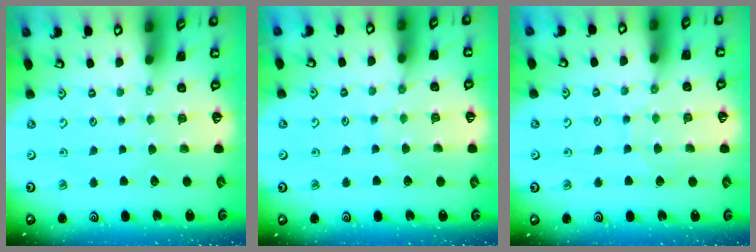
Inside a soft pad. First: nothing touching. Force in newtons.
{"total": 6.3, "press": 6.2, "slide": 0.5}
{"total": 5.4, "press": 5.4, "slide": 0.6}